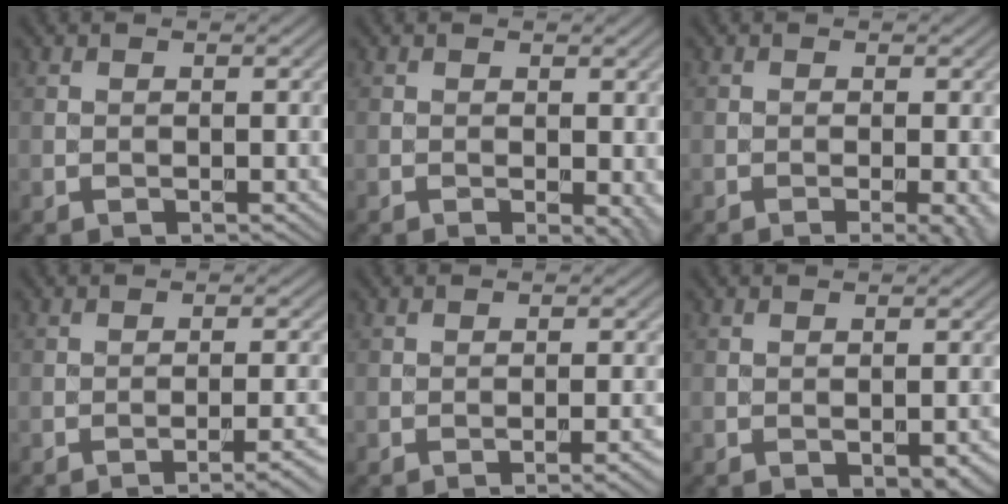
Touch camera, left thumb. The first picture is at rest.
{"total": 2.4, "force": [-0.3, 0.8, 2.2], "torque": [-0.025, -0.006, -0.004]}
{"total": 3.2, "force": [-1.0, 0.5, 3.0], "torque": [-0.041, 0.000, -0.016]}
{"total": 4.2, "force": [-2.5, 0.7, 3.3], "torque": [-0.046, 0.012, -0.043]}
{"total": 2.9, "force": [-1.5, 0.6, 2.5], "torque": [-0.029, 0.009, -0.027]}
{"total": 3.8, "force": [-1.8, 1.6, 2.9], "torque": [-0.037, -0.004, -0.018]}